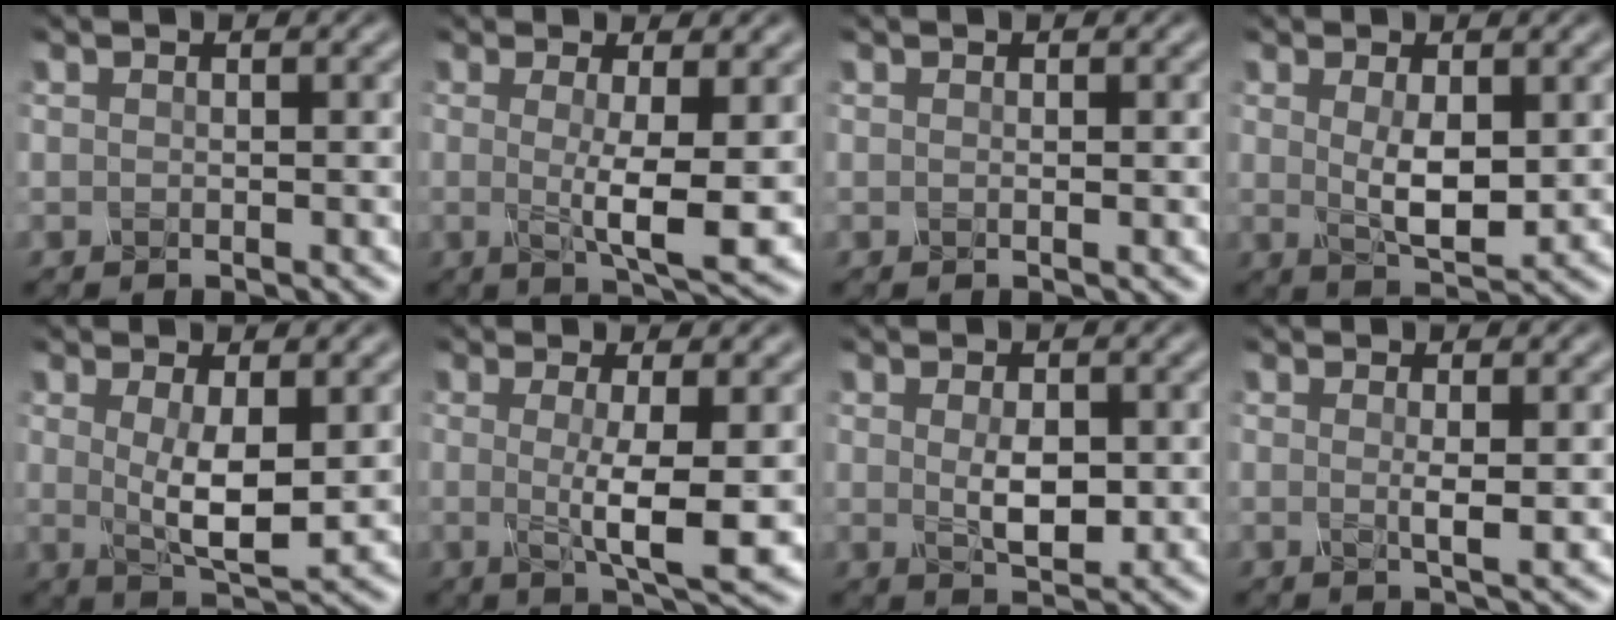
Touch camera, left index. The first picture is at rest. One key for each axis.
{"total": 5.2, "fx": 0.0, "fy": 0.9, "fz": 5.1, "tx": -0.082, "ty": -0.013, "tz": 0.001}
{"total": 0.0}
{"total": 4.0, "fx": 0.5, "fy": 1.5, "fz": 3.7, "tx": -0.071, "ty": -0.006, "tz": 0.015}
{"total": 4.7, "fx": 0.5, "fy": 1.3, "fz": 4.5, "tx": -0.084, "ty": -0.011, "tz": 0.015}
{"total": 5.3, "fx": -0.2, "fy": 0.9, "fz": 5.2, "tx": -0.085, "ty": -0.010, "tz": -0.003}
{"total": 3.2, "fx": 0.0, "fy": 1.6, "fz": 2.8, "tx": -0.053, "ty": -0.006, "tz": 0.005}
{"total": 1.8, "fx": 0.1, "fy": 0.2, "fz": 1.8, "tx": -0.032, "ty": -0.004, "tz": -0.001}